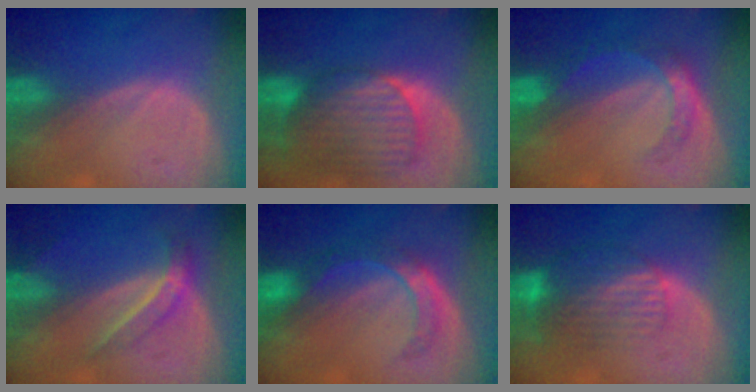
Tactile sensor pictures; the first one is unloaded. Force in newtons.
{"total": 10.0, "press": 8.6, "slide": 5.0}
{"total": 5.4, "press": 4.7, "slide": 2.5}
{"total": 4.7, "press": 4.2, "slide": 2.2}
{"total": 5.6, "press": 5.5, "slide": 0.7}
{"total": 8.4, "press": 7.2, "slide": 4.4}